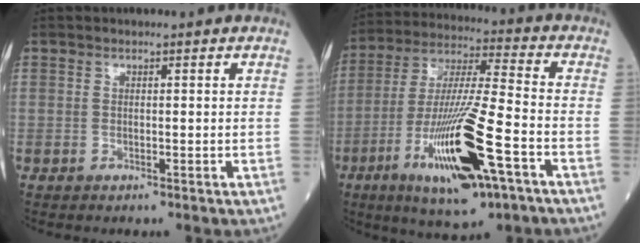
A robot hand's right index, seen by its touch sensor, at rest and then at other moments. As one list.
[{"total": 18.8, "force": [-7.9, 2.4, 16.8], "torque": [-0.338, -0.029, -0.137]}]